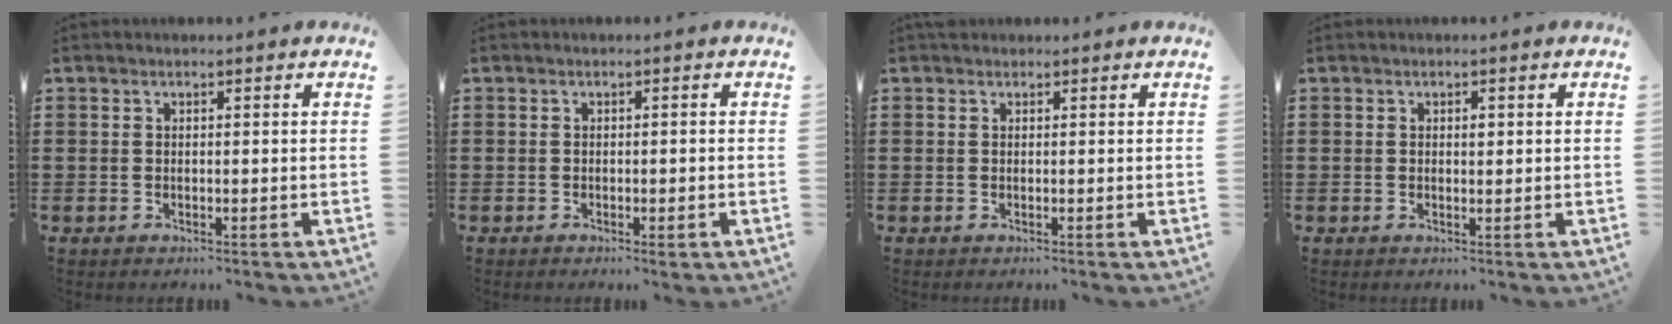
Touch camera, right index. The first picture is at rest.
{"total": 0.6, "force": [-0.4, 0.0, 0.5], "torque": [-0.011, -0.006, -0.005]}
{"total": 0.6, "force": [0.4, 0.5, 0.0], "torque": [-0.001, 0.002, 0.008]}
{"total": 0.9, "force": [0.2, 0.5, 0.7], "torque": [-0.006, -0.003, 0.003]}